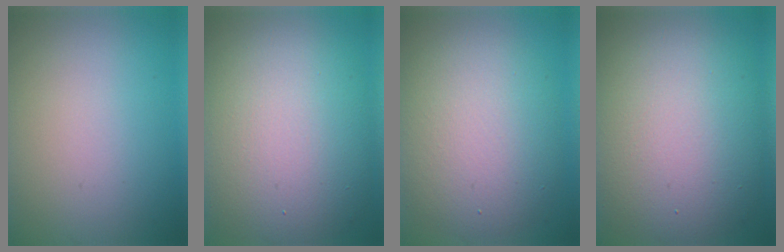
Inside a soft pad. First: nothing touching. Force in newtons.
{"total": 12.4, "press": 12.3, "slide": 0.7}
{"total": 8.3, "press": 8.3, "slide": 0.3}
{"total": 12.8, "press": 12.7, "slide": 1.1}